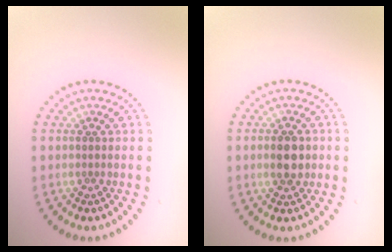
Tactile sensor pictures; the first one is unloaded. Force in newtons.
{"total": 3.0, "press": 3.0, "slide": 0.1}